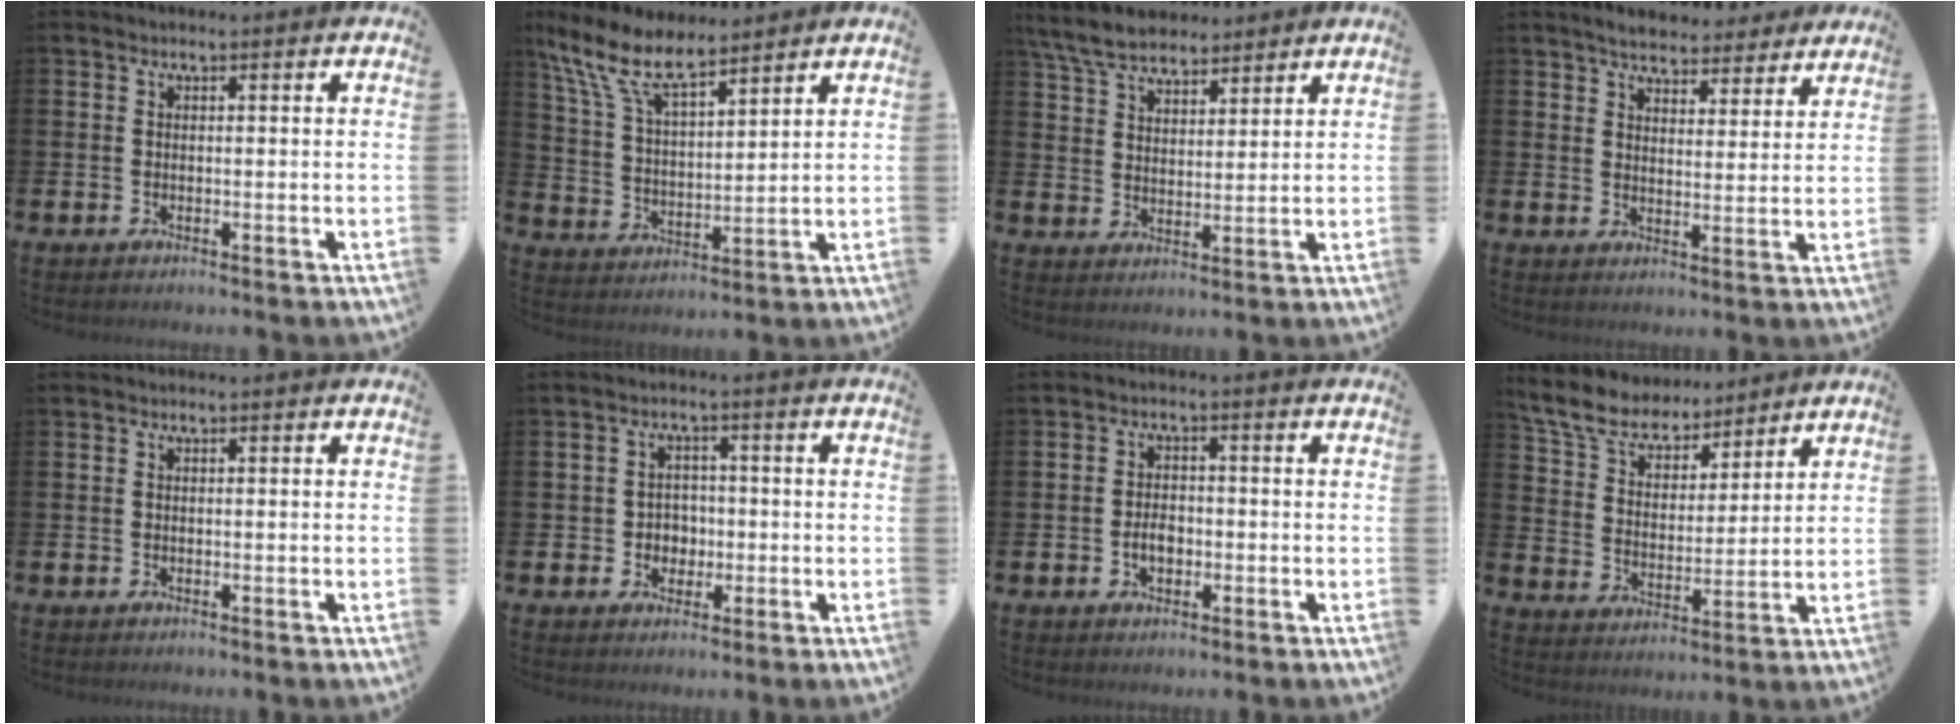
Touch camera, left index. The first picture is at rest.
{"total": 9.4, "force": [7.8, 3.1, 4.3], "torque": [-0.121, -0.032, 0.145]}
{"total": 6.6, "force": [6.0, 2.2, 1.7], "torque": [-0.062, -0.015, 0.113]}
{"total": 5.1, "force": [5.0, 1.2, 0.5], "torque": [-0.015, -0.030, 0.085]}
{"total": 0.0}
{"total": 2.8, "force": [-0.7, 2.7, 0.7], "torque": [-0.015, 0.003, -0.021]}
{"total": 2.7, "force": [-1.1, 1.7, 1.8], "torque": [-0.017, -0.004, -0.025]}
{"total": 7.7, "force": [7.1, 2.4, 1.7], "torque": [-0.077, -0.046, 0.128]}